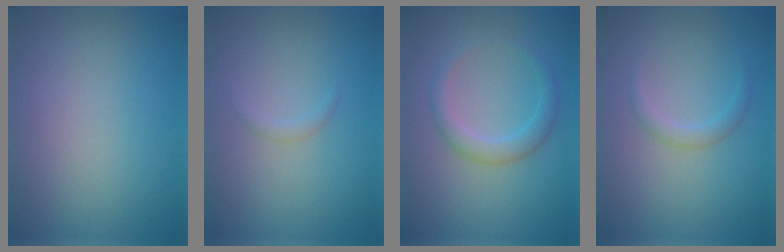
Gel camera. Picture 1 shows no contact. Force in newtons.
{"total": 0.6, "press": 0.6, "slide": 0.0}
{"total": 2.4, "press": 2.3, "slide": 0.2}
{"total": 1.2, "press": 1.2, "slide": 0.0}